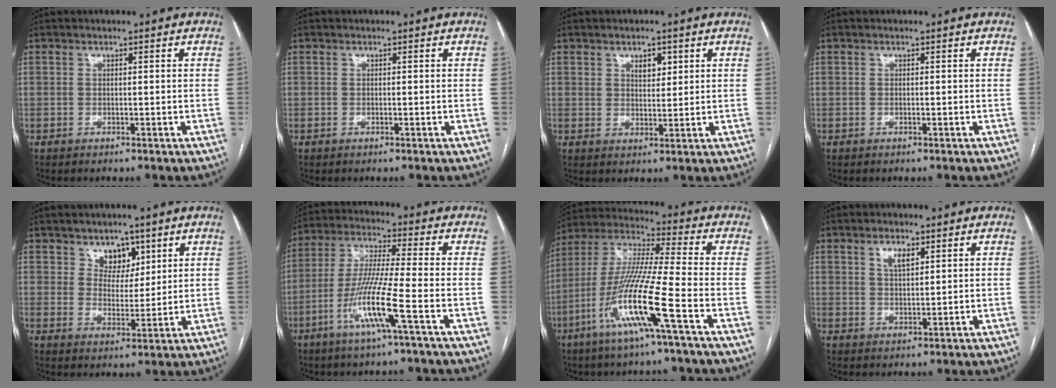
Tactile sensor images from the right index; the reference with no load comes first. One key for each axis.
{"total": 0.0}
{"total": 3.2, "fx": 1.5, "fy": 2.0, "fz": 2.0, "tx": -0.030, "ty": 0.003, "tz": 0.025}
{"total": 0.0}
{"total": 5.4, "fx": 3.2, "fy": 3.8, "fz": 2.1, "tx": -0.025, "ty": 0.001, "tz": 0.057}
{"total": 11.5, "fx": -4.8, "fy": -0.6, "fz": 10.4, "tx": -0.213, "ty": -0.009, "tz": -0.097}
{"total": 16.0, "fx": -6.8, "fy": -0.5, "fz": 14.5, "tx": -0.303, "ty": -0.015, "tz": -0.134}
{"total": 3.3, "fx": 1.7, "fy": 1.5, "fz": 2.5, "tx": -0.045, "ty": 0.001, "tz": 0.033}